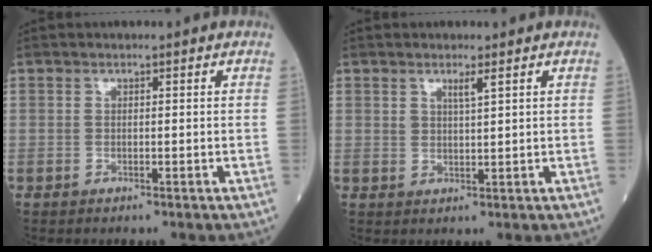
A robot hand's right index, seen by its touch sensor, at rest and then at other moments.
{"total": 2.0, "force": [1.3, 0.0, 1.5], "torque": [-0.029, -0.006, 0.023]}